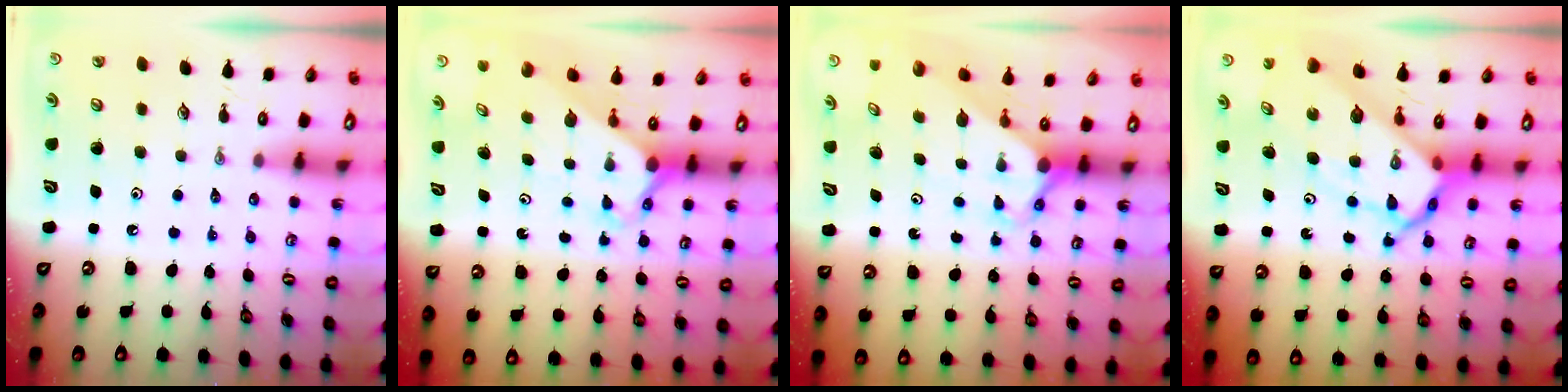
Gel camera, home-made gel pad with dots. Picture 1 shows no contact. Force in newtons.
{"total": 2.7, "press": 2.7, "slide": 0.1}
{"total": 2.9, "press": 2.9, "slide": 0.3}
{"total": 9.2, "press": 9.2, "slide": 0.9}